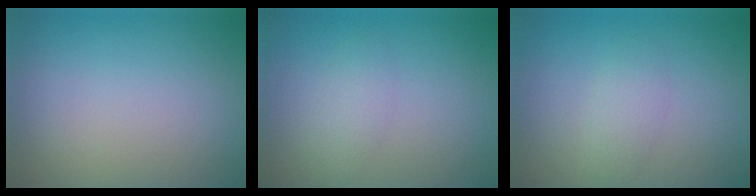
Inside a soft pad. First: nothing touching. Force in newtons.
{"total": 1.8, "press": 1.8, "slide": 0.1}
{"total": 1.8, "press": 1.8, "slide": 0.1}